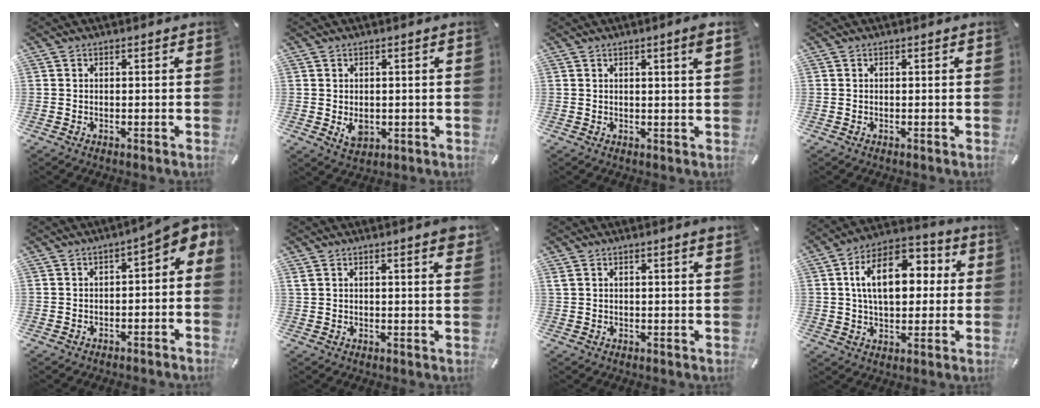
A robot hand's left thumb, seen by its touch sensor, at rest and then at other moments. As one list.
[{"total": 3.7, "force": [-0.3, 2.8, 2.3], "torque": [-0.030, -0.005, -0.007]}, {"total": 1.8, "force": [0.9, 0.2, 1.6], "torque": [-0.025, -0.002, 0.012]}, {"total": 0.0}, {"total": 4.8, "force": [0.3, 2.0, 4.4], "torque": [-0.067, -0.011, 0.000]}, {"total": 3.7, "force": [2.5, 0.6, 2.7], "torque": [-0.040, -0.011, 0.042]}, {"total": 2.5, "force": [1.5, 0.1, 2.0], "torque": [-0.041, -0.001, 0.027]}, {"total": 15.1, "force": [3.3, 9.5, 11.3], "torque": [-0.187, 0.009, 0.057]}]